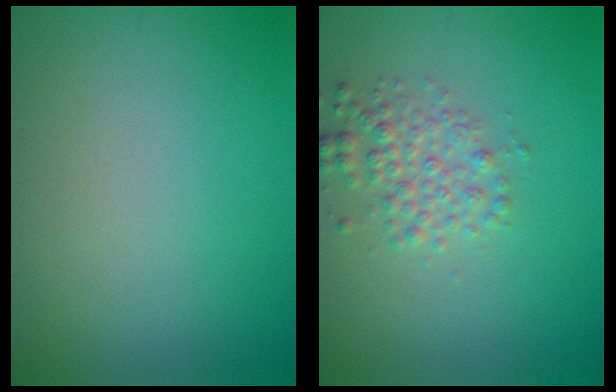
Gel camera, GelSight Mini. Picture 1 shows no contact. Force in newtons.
{"total": 2.5, "press": 2.5, "slide": 0.0}